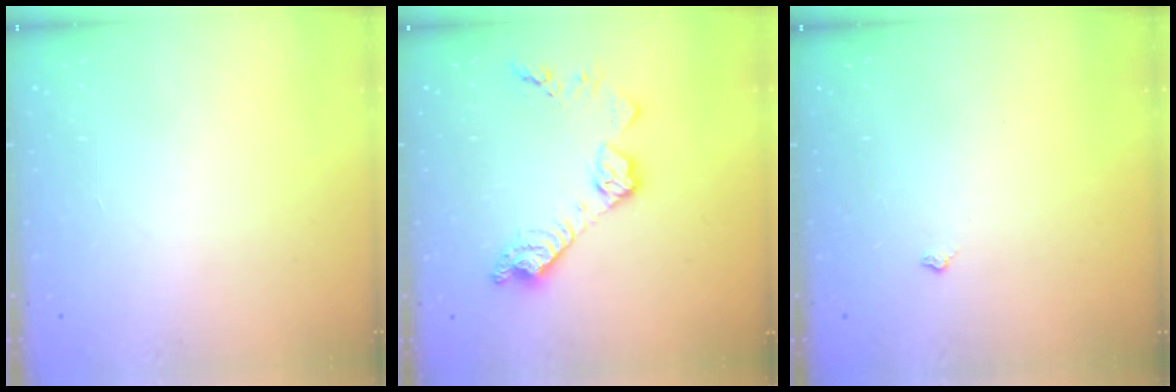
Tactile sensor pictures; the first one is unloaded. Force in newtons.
{"total": 12.8, "press": 12.8, "slide": 0.7}
{"total": 3.0, "press": 3.0, "slide": 0.5}